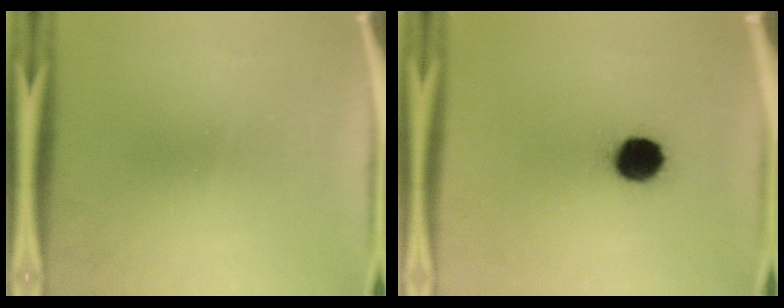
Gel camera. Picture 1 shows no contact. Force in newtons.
{"total": 9.5}